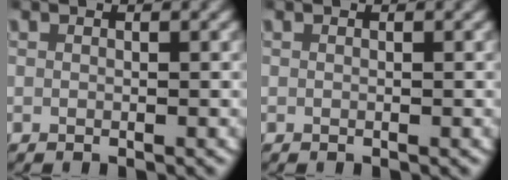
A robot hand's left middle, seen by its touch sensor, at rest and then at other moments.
{"total": 0.0}